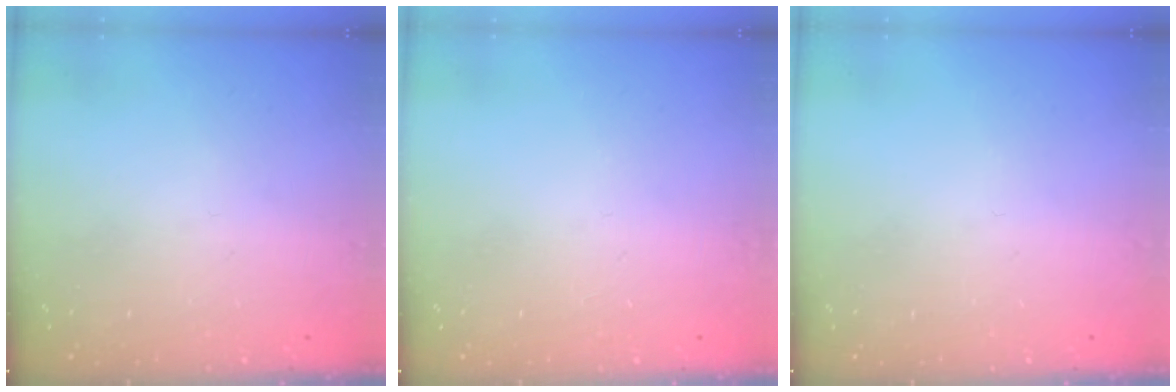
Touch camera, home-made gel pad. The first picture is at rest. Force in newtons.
{"total": 0.0}
{"total": 0.0}